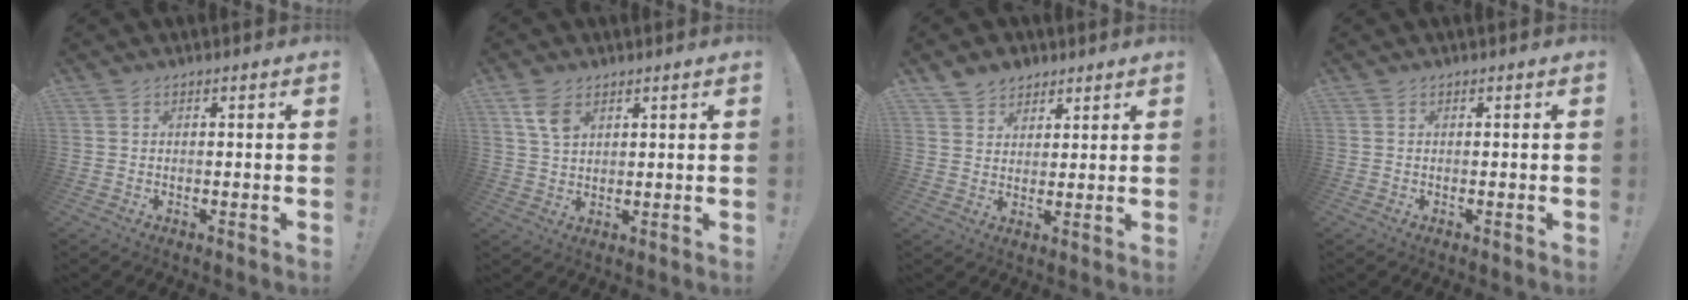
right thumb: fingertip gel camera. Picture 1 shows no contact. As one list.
[{"total": 5.9, "force": [3.0, 3.3, 3.8], "torque": [-0.065, -0.012, 0.057]}, {"total": 6.0, "force": [4.4, 4.0, 0.6], "torque": [-0.010, -0.030, 0.085]}, {"total": 0.0}]